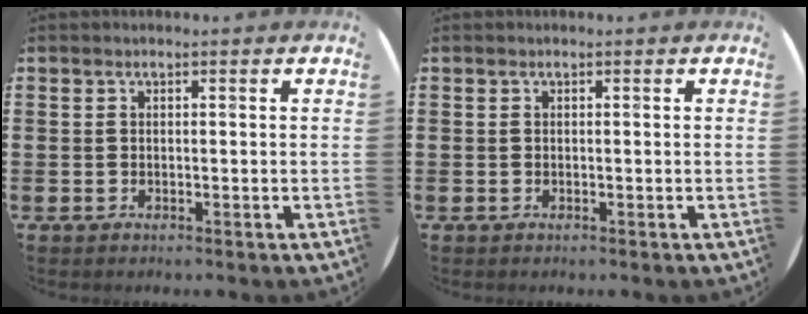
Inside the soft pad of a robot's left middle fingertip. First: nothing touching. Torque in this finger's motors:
{"motor_torque": [-0.25, -0.14, 0.00, -0.01]}